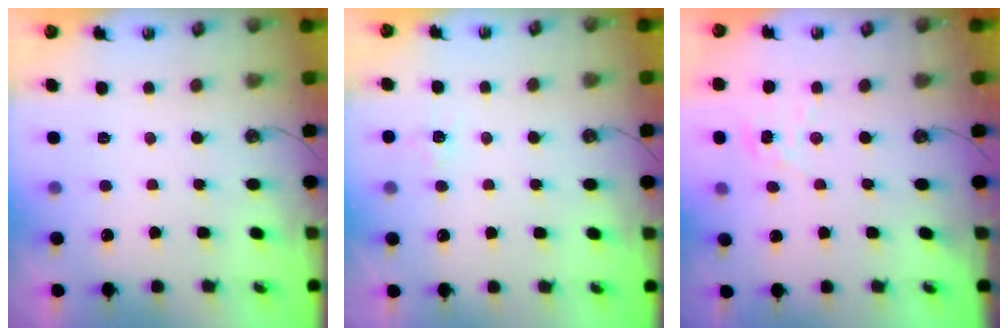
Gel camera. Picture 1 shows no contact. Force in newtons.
{"total": 4.9, "press": 4.8, "slide": 0.7}
{"total": 2.9, "press": 2.9, "slide": 0.4}